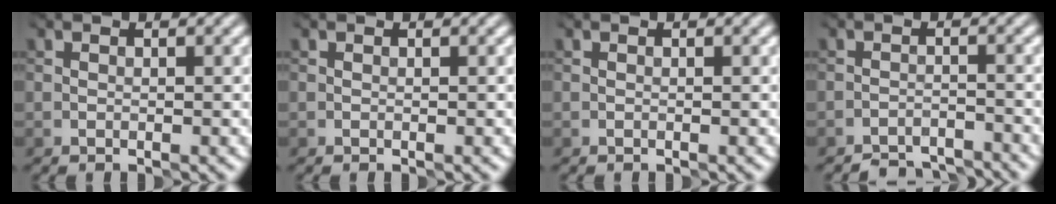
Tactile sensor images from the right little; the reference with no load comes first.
{"total": 0.0}
{"total": 0.0}
{"total": 3.7, "force": [-3.6, 0.6, 0.5], "torque": [-0.004, -0.003, -0.064]}